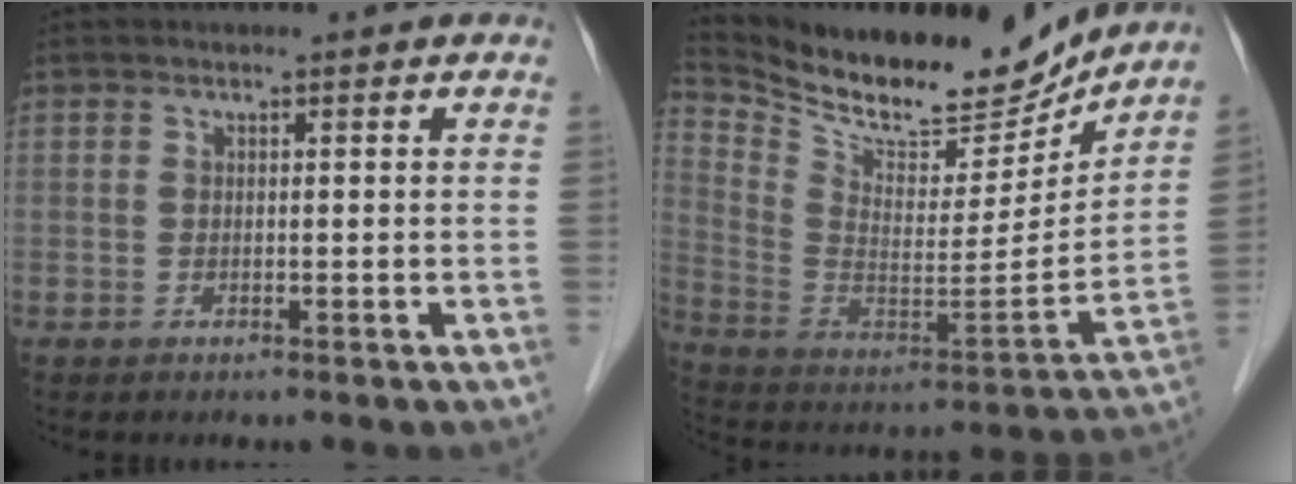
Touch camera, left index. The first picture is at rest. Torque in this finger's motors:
{"motor_torque": [0.13, -0.35, 0.24, 0.04]}